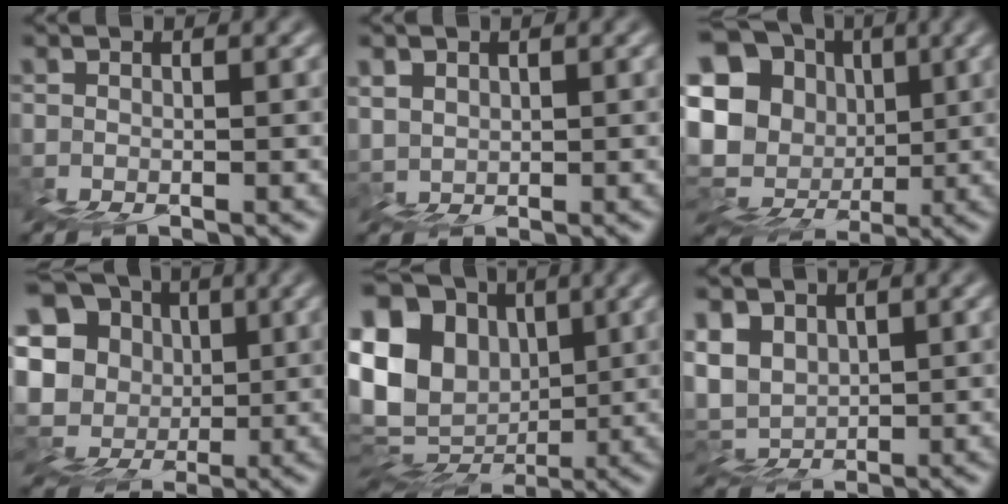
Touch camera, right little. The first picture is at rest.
{"total": 1.9, "force": [1.6, 0.8, -0.5], "torque": [0.023, 0.006, 0.040]}
{"total": 16.5, "force": [3.8, 15.4, 4.6], "torque": [-0.142, 0.011, 0.064]}
{"total": 15.3, "force": [6.5, 13.1, 4.5], "torque": [-0.143, 0.042, 0.113]}
{"total": 15.6, "force": [4.6, 12.9, 7.6], "torque": [-0.163, 0.036, 0.083]}
{"total": 6.6, "force": [4.9, 4.2, 1.2], "torque": [-0.031, 0.028, 0.089]}